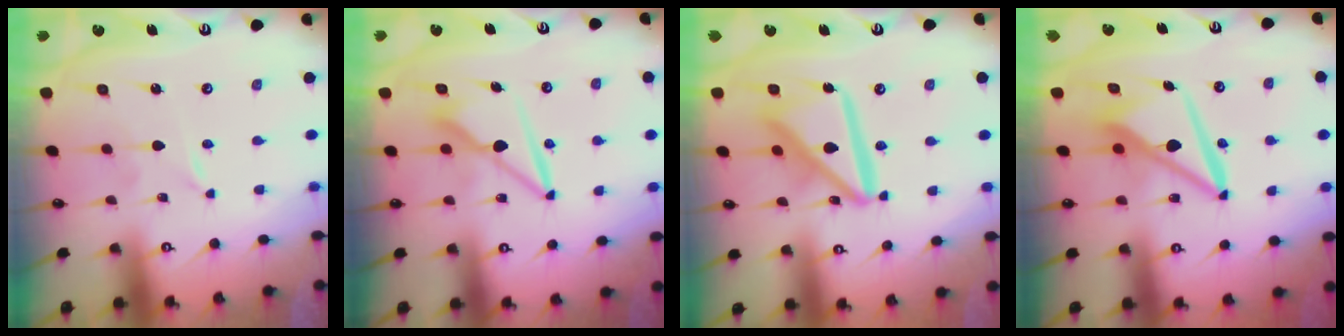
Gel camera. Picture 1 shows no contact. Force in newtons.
{"total": 8.1, "press": 8.0, "slide": 1.3}
{"total": 16.0, "press": 15.9, "slide": 1.7}
{"total": 9.7, "press": 9.6, "slide": 1.6}